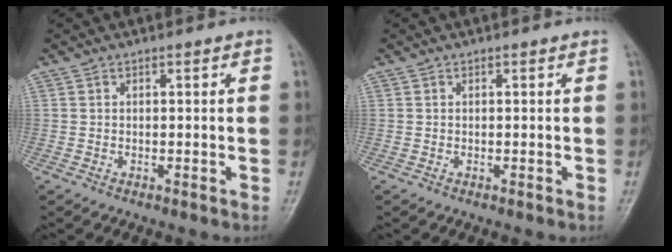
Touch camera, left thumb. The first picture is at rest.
{"total": 0.0}